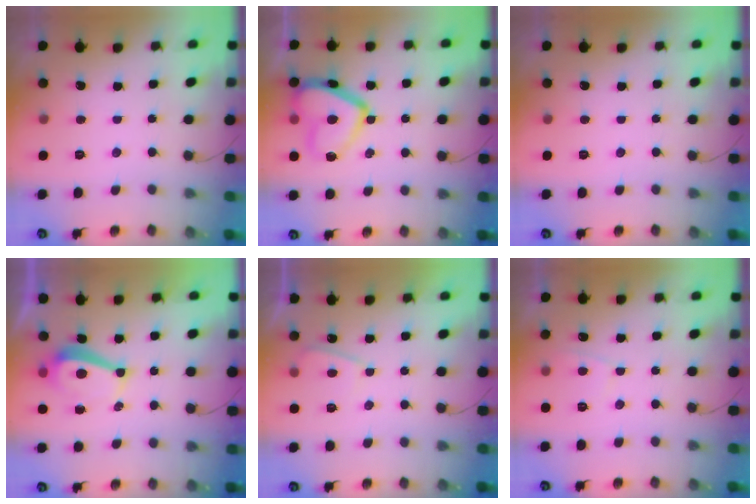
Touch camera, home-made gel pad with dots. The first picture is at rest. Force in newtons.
{"total": 14.1, "press": 14.0, "slide": 1.2}
{"total": 0.0}
{"total": 5.7, "press": 5.7, "slide": 0.2}
{"total": 2.5, "press": 2.4, "slide": 0.7}
{"total": 2.5, "press": 2.4, "slide": 0.6}